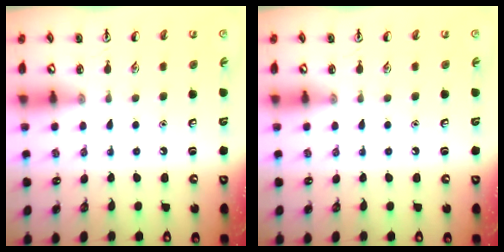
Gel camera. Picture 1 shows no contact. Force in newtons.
{"total": 0.0}